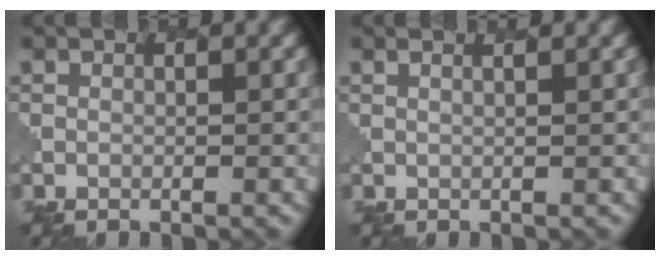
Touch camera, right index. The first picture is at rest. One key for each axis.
{"total": 1.7, "fx": 1.0, "fy": 0.7, "fz": 1.2, "tx": -0.005, "ty": 0.000, "tz": 0.006}